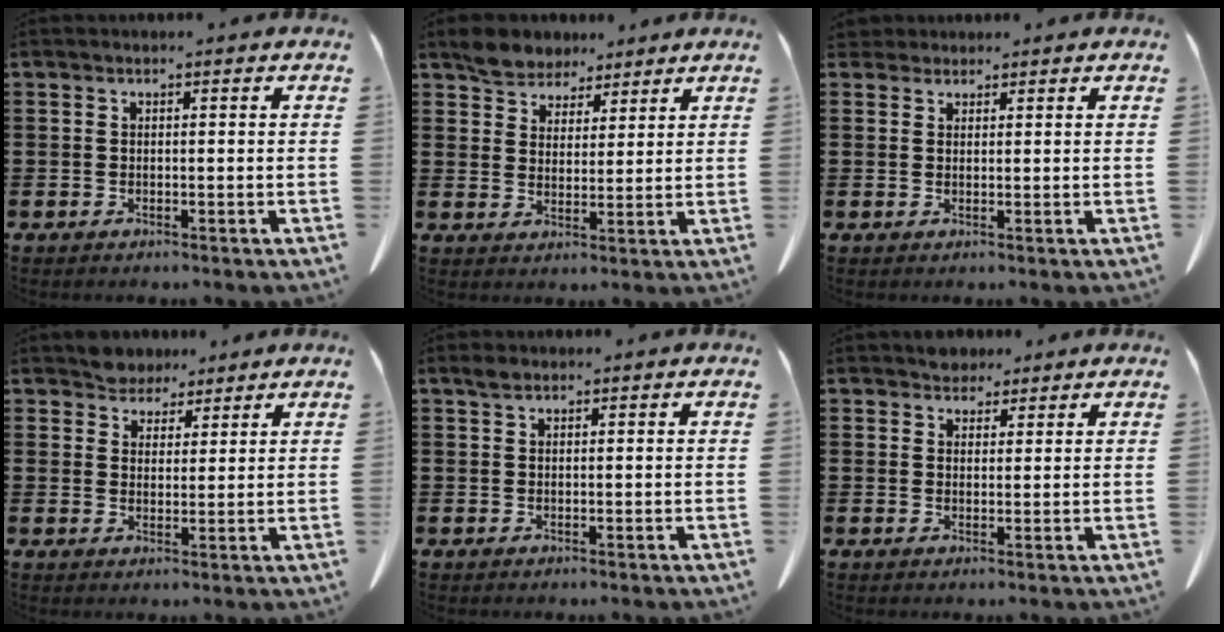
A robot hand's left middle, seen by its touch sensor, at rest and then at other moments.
{"total": 4.7, "force": [4.1, 2.3, 0.2], "torque": [-0.024, -0.003, 0.079]}
{"total": 2.0, "force": [1.8, 0.8, 0.3], "torque": [-0.013, 0.005, 0.037]}
{"total": 3.9, "force": [3.6, 1.3, -0.2], "torque": [-0.010, -0.007, 0.071]}
{"total": 1.3, "force": [0.9, 0.6, 0.7], "torque": [-0.017, 0.002, 0.018]}
{"total": 3.0, "force": [2.7, 1.2, 0.3], "torque": [-0.006, -0.002, 0.052]}